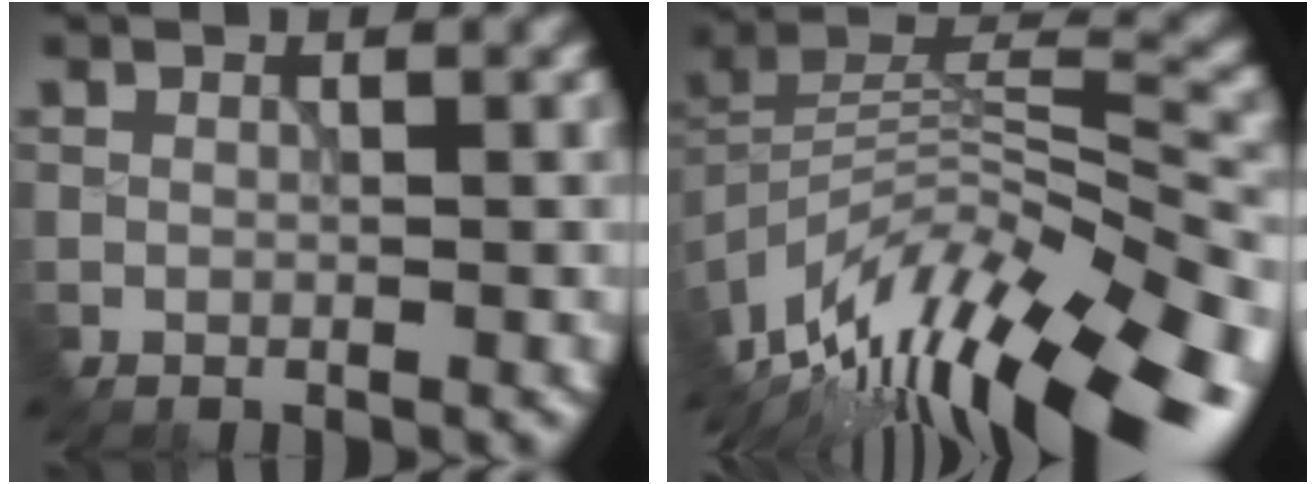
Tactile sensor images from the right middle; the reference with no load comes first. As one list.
[{"total": 14.0, "force": [-9.0, 4.7, 9.6], "torque": [-0.196, 0.020, -0.147]}]